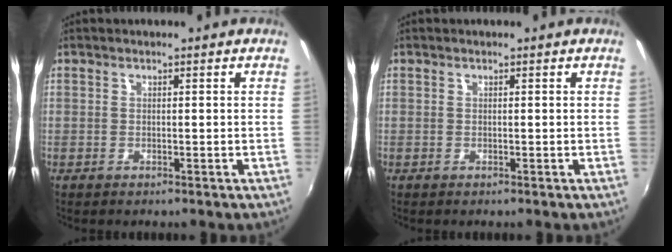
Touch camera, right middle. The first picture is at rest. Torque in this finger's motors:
{"motor_torque": [0.00, 0.00, 0.00, 0.00]}